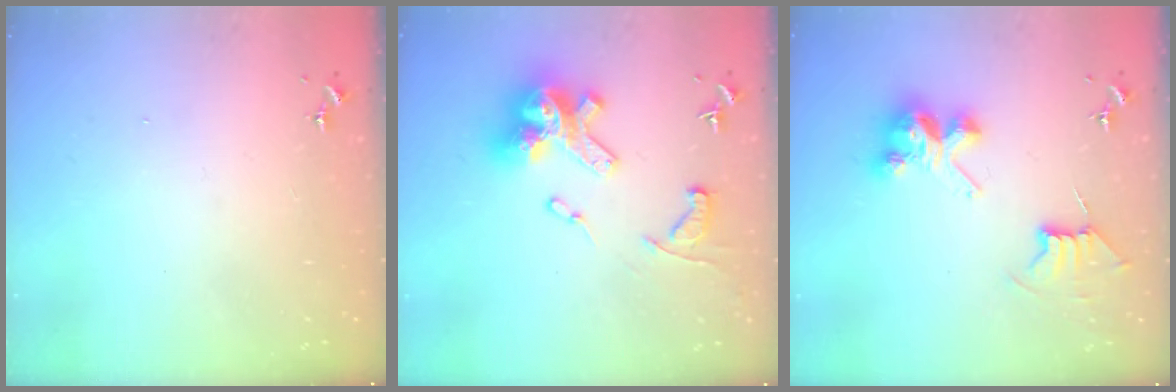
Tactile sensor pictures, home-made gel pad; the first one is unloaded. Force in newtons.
{"total": 18.6, "press": 18.5, "slide": 1.5}
{"total": 9.3, "press": 9.3, "slide": 0.8}